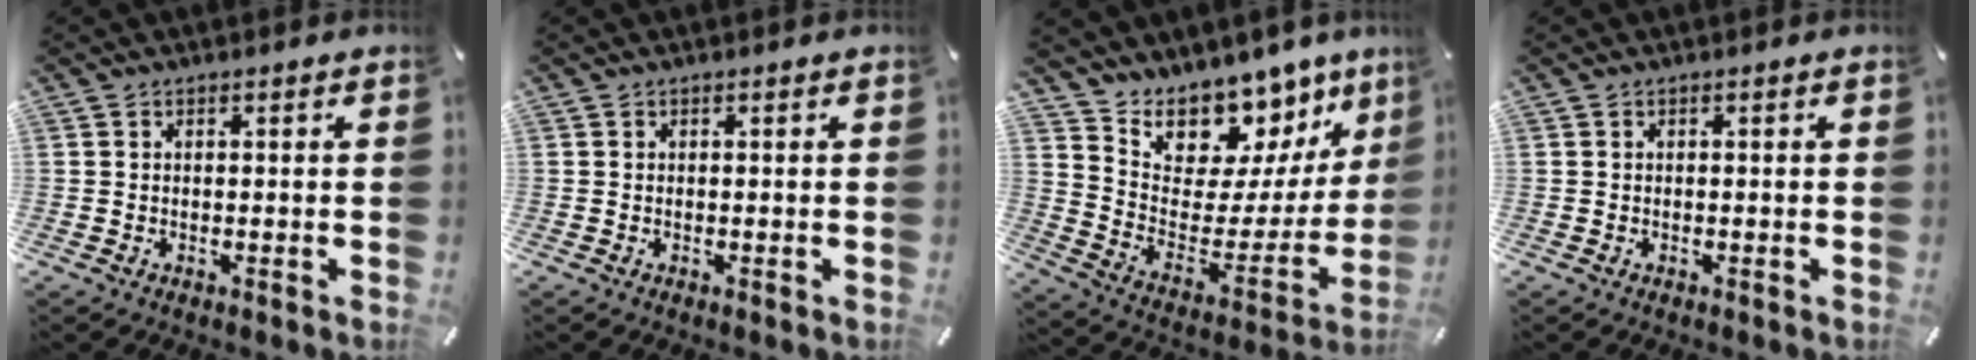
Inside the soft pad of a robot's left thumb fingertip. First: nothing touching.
{"total": 0.0}
{"total": 11.2, "force": [10.0, 4.9, -1.0], "torque": [0.009, -0.126, 0.173]}
{"total": 0.0}